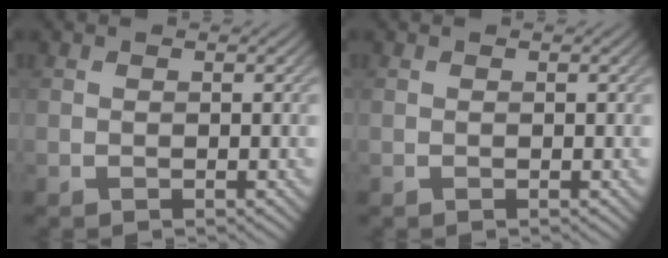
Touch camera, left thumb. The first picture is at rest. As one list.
[{"total": 0.0}]